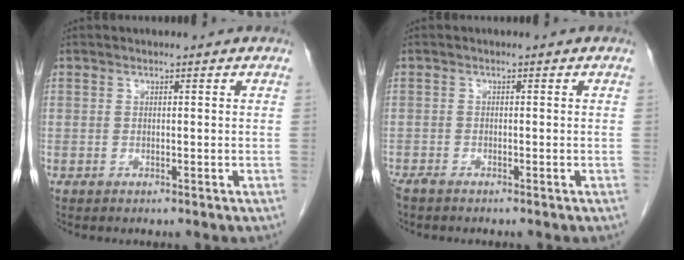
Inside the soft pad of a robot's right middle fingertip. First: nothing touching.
{"total": 1.8, "force": [-1.5, 0.4, 0.8], "torque": [-0.020, -0.005, -0.027]}